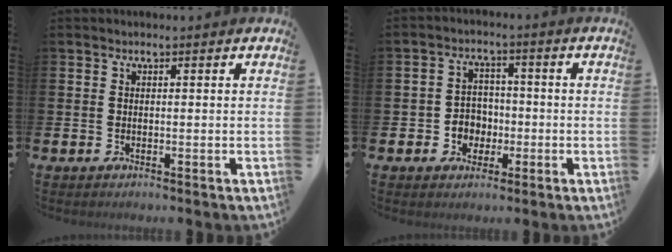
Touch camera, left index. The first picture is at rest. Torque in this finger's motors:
{"motor_torque": [0.47, 0.42, 0.08, 0.06]}